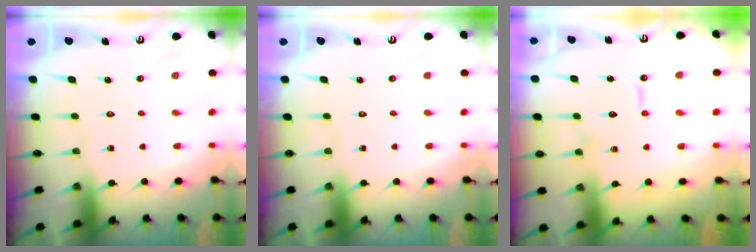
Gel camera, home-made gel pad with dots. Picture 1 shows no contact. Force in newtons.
{"total": 0.0}
{"total": 7.7, "press": 7.7, "slide": 0.7}